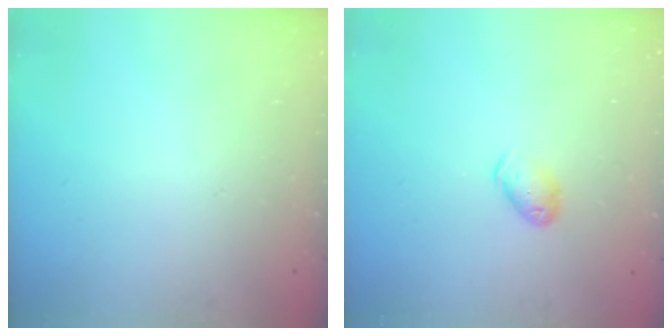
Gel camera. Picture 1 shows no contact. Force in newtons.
{"total": 5.3, "press": 5.2, "slide": 0.8}